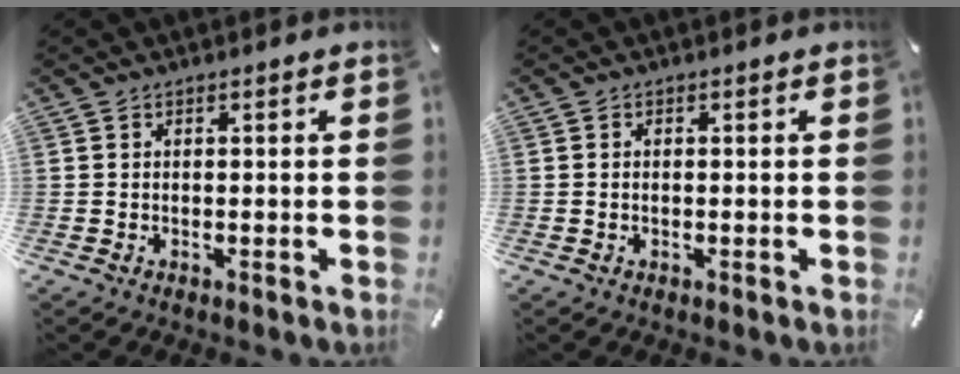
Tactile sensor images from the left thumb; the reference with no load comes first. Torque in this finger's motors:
{"motor_torque": [-0.10, -0.41, -0.10, 0.01, 0.00]}